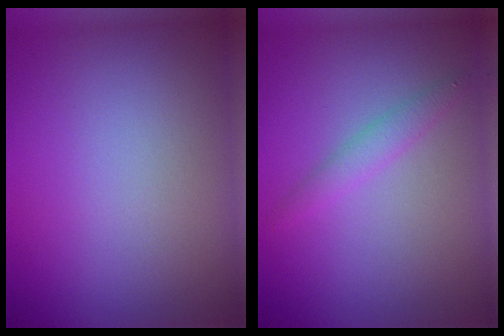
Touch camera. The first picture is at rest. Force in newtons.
{"total": 1.5, "press": 1.5, "slide": 0.0}